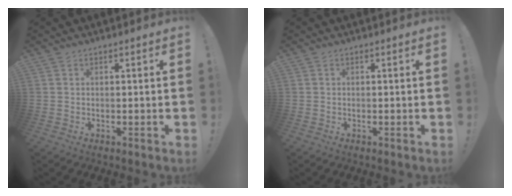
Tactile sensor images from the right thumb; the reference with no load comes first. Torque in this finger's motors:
{"motor_torque": [-0.16, 0.08, 0.13, 0.05, 0.07]}